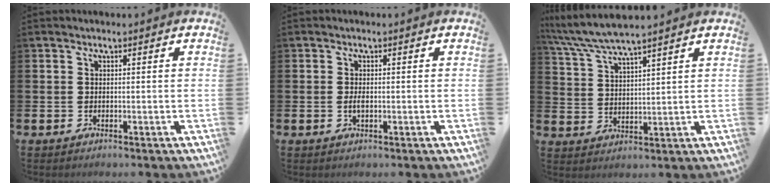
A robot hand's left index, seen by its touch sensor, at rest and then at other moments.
{"total": 1.3, "force": [-0.3, 0.5, 1.2], "torque": [-0.021, 0.000, -0.006]}
{"total": 5.6, "force": [5.3, 0.2, 1.9], "torque": [-0.061, -0.022, 0.094]}